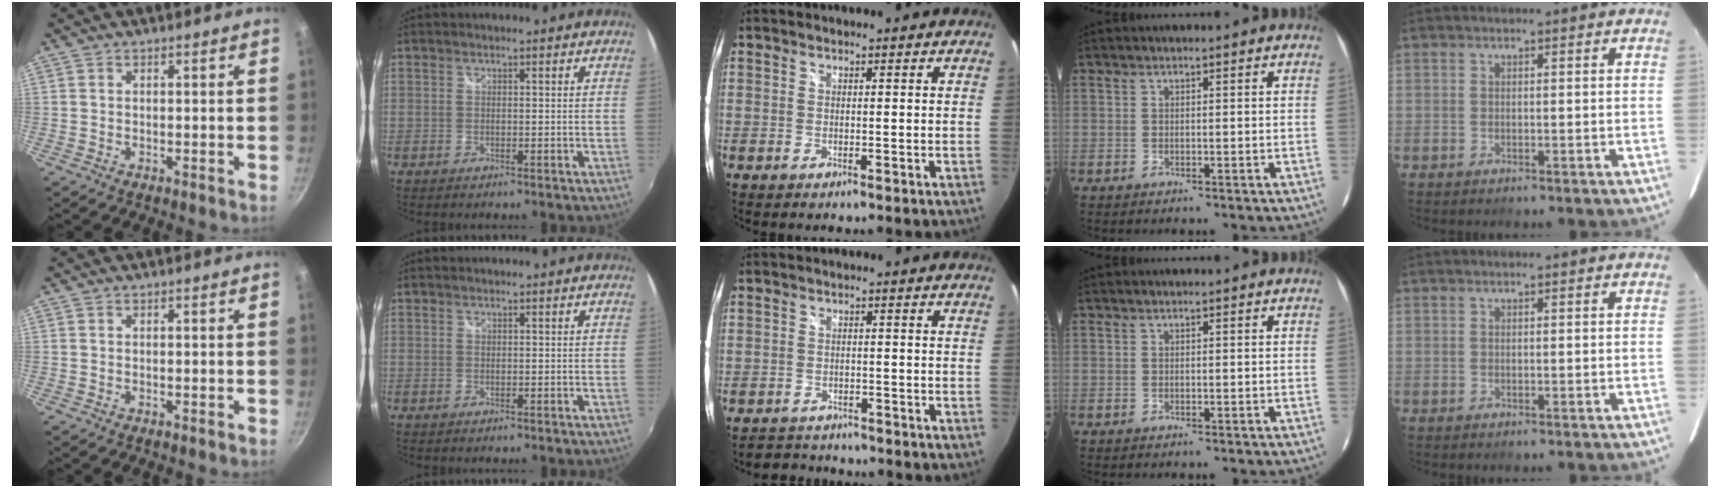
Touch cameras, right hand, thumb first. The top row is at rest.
{"middle": {"total": 3.7, "force": [-3.4, 1.5, -0.2], "torque": [-0.008, 0.010, -0.058]}}